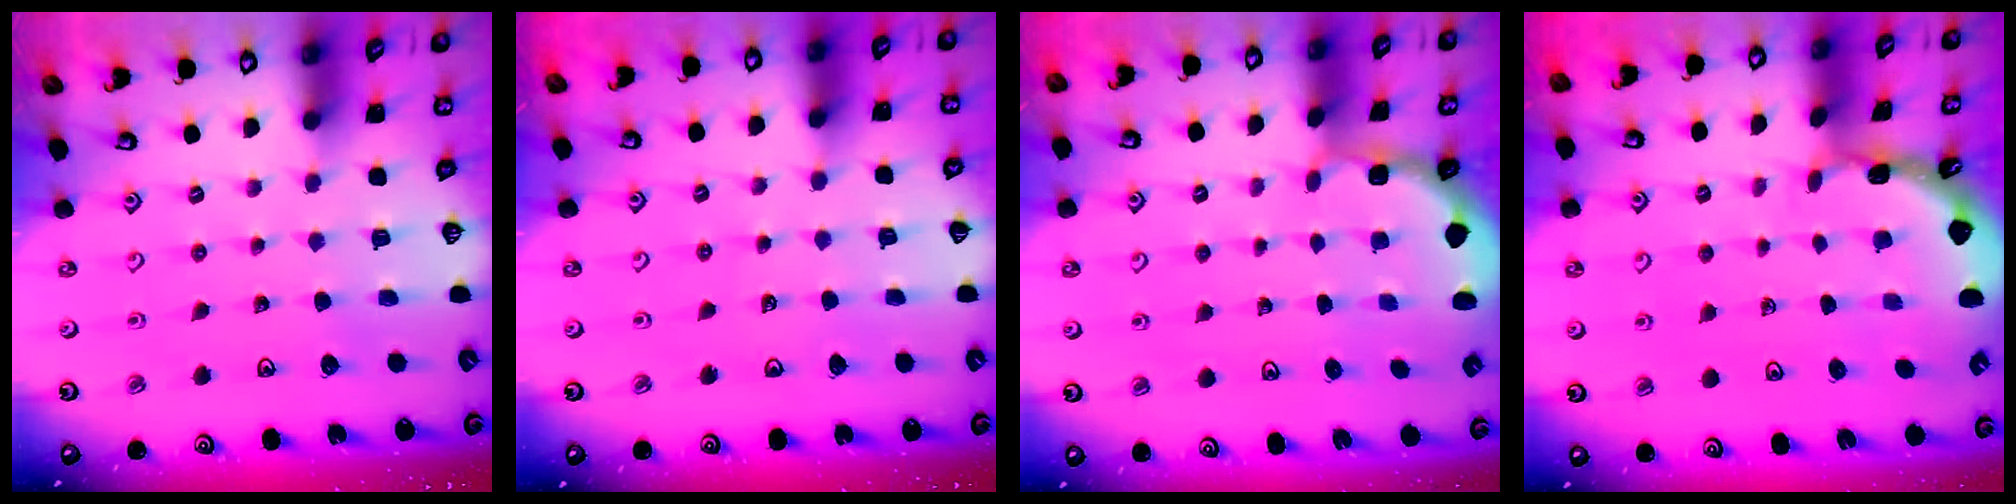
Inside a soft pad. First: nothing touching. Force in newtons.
{"total": 2.9, "press": 2.9, "slide": 0.2}
{"total": 1.8, "press": 1.6, "slide": 0.8}
{"total": 1.6, "press": 1.6, "slide": 0.1}